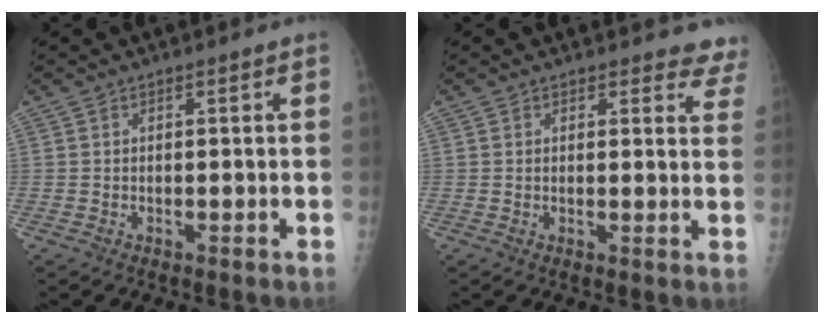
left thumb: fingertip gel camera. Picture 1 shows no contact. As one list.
[{"total": 6.7, "force": [6.1, 2.9, -0.3], "torque": [0.061, -0.030, 0.033]}]